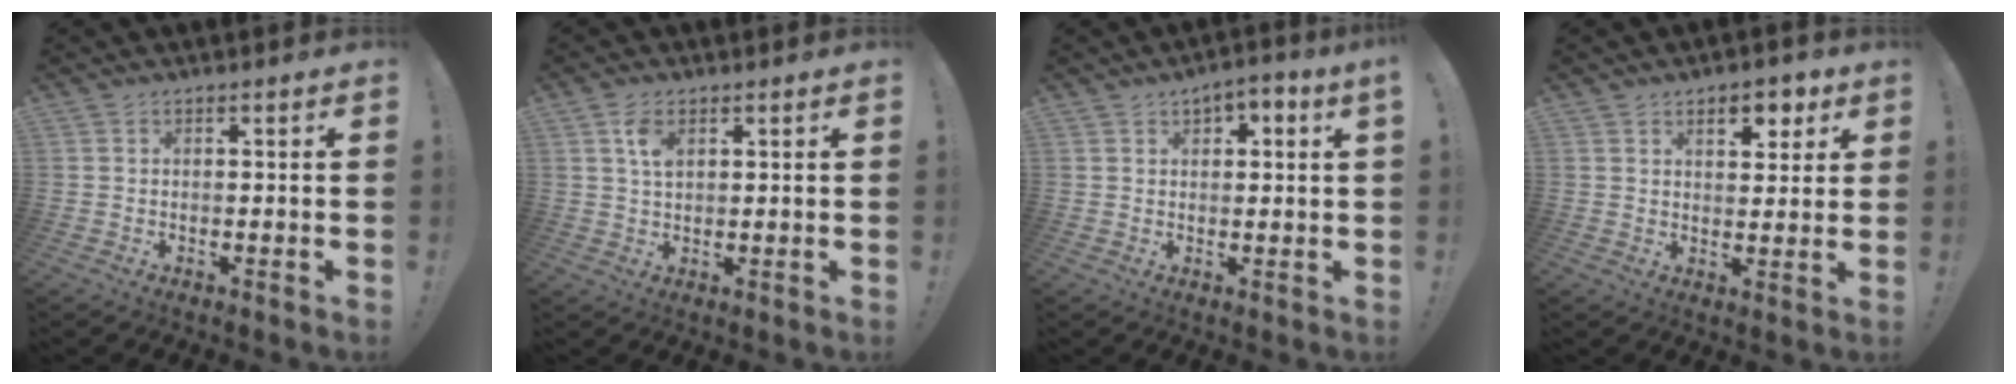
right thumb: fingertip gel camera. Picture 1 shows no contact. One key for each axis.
{"total": 4.9, "fx": 2.0, "fy": 2.7, "fz": 3.5, "tx": -0.058, "ty": 0.000, "tz": 0.035}
{"total": 3.3, "fx": 1.4, "fy": 1.4, "fz": 2.7, "tx": -0.039, "ty": 0.004, "tz": 0.021}
{"total": 7.1, "fx": 3.9, "fy": 3.6, "fz": 4.7, "tx": -0.048, "ty": -0.014, "tz": 0.061}